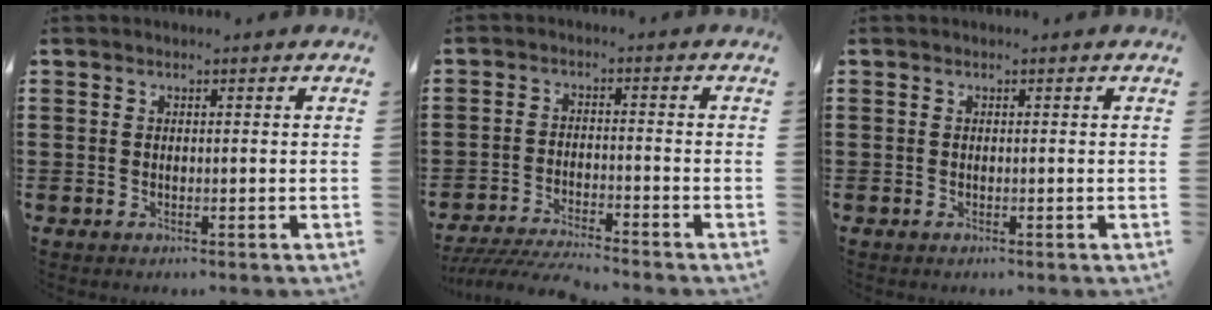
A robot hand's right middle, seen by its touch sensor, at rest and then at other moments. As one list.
[{"total": 4.8, "force": [-4.6, 0.1, 1.4], "torque": [-0.029, -0.008, -0.094]}, {"total": 0.0}]